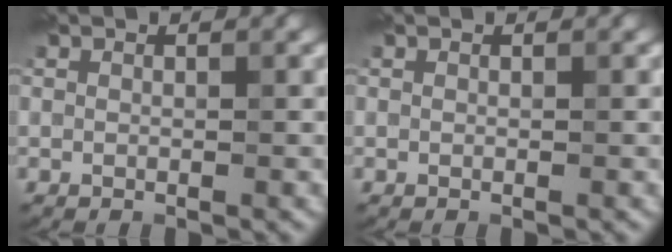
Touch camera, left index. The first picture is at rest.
{"total": 0.0}